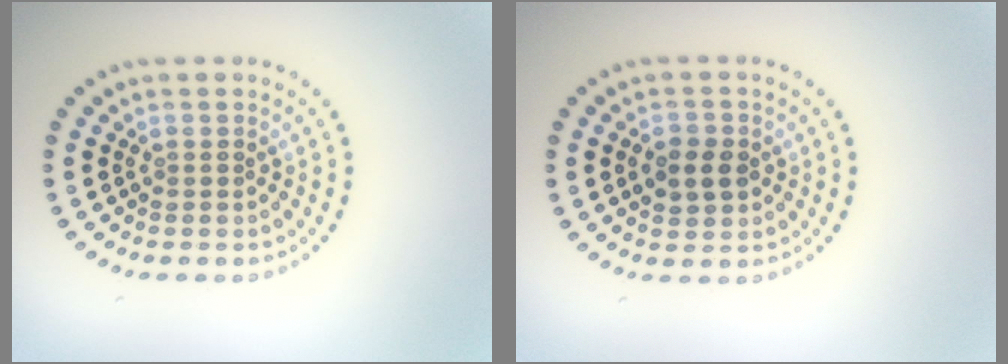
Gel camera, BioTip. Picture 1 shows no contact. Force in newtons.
{"total": 2.7, "press": 2.7, "slide": 0.3}